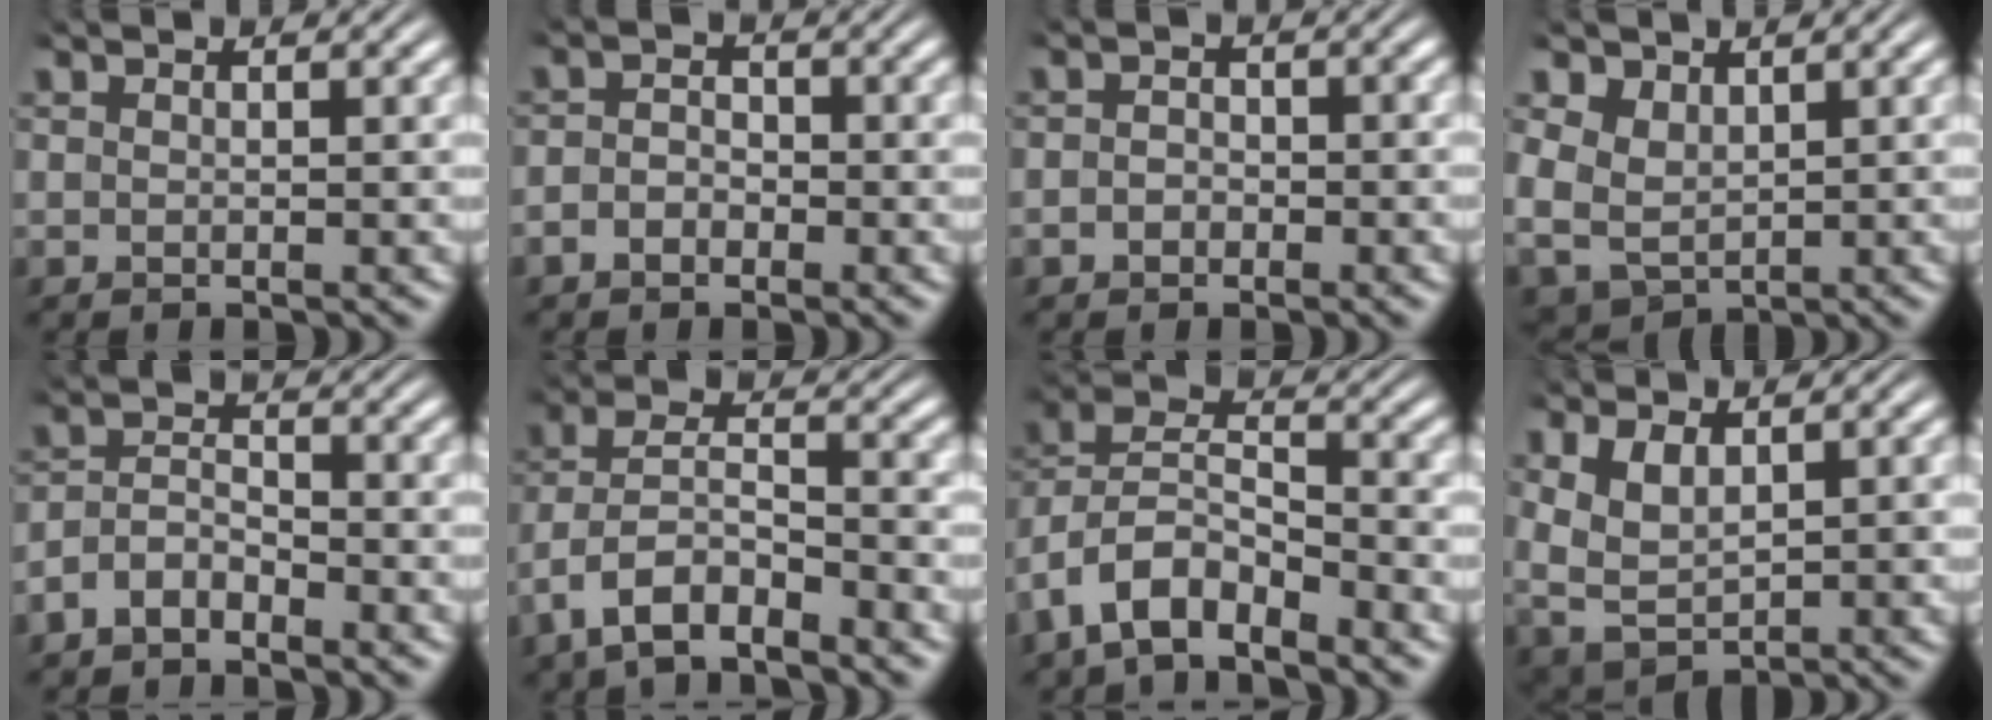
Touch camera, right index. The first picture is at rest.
{"total": 2.3, "force": [-1.2, 1.7, 0.8], "torque": [-0.016, -0.003, -0.024]}
{"total": 1.5, "force": [-0.9, 1.2, 0.3], "torque": [-0.003, -0.002, -0.020]}
{"total": 6.2, "force": [0.7, 5.6, 2.6], "torque": [-0.095, -0.037, 0.030]}
{"total": 4.3, "force": [-2.5, 3.2, 1.5], "torque": [-0.033, -0.007, -0.048]}
{"total": 5.5, "force": [-1.6, 4.5, 2.7], "torque": [-0.090, -0.022, -0.026]}
{"total": 7.6, "force": [-0.7, 6.6, 3.7], "torque": [-0.115, -0.017, -0.022]}
{"total": 6.7, "force": [0.1, 5.5, 3.8], "torque": [-0.110, -0.022, 0.012]}